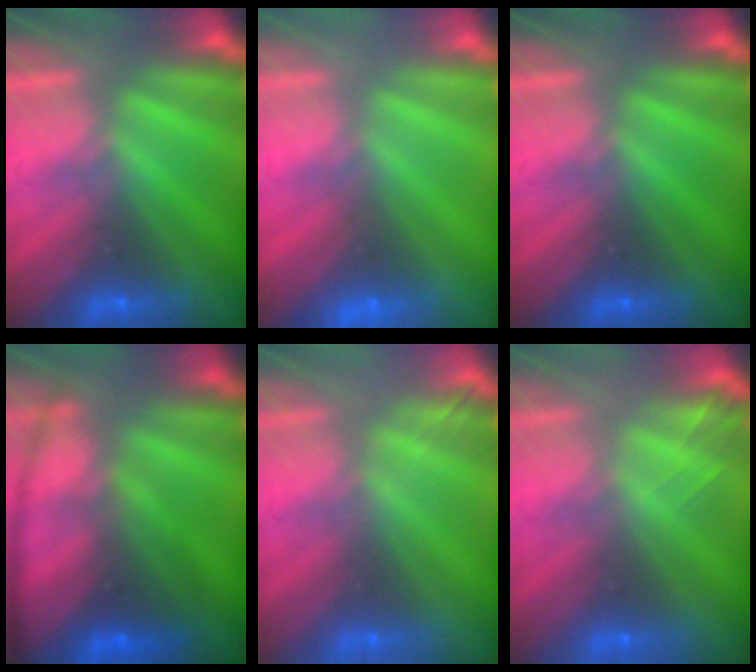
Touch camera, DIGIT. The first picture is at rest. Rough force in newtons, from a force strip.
{"total": 2.4}
{"total": 0.0}
{"total": 7.4}
{"total": 2.1}
{"total": 2.1}